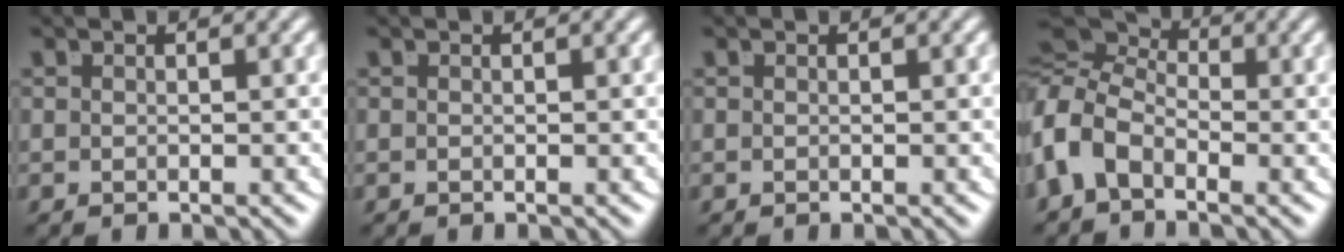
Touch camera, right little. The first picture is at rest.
{"total": 0.0}
{"total": 0.0}
{"total": 8.7, "force": [0.5, 7.4, 4.6], "torque": [-0.108, -0.012, -0.002]}